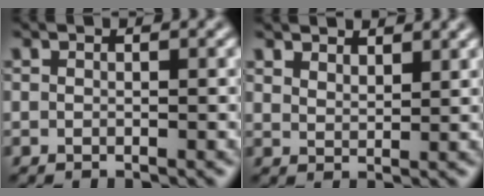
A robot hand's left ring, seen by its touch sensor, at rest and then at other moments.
{"total": 2.8, "force": [2.6, 0.8, 0.8], "torque": [-0.016, 0.002, 0.043]}